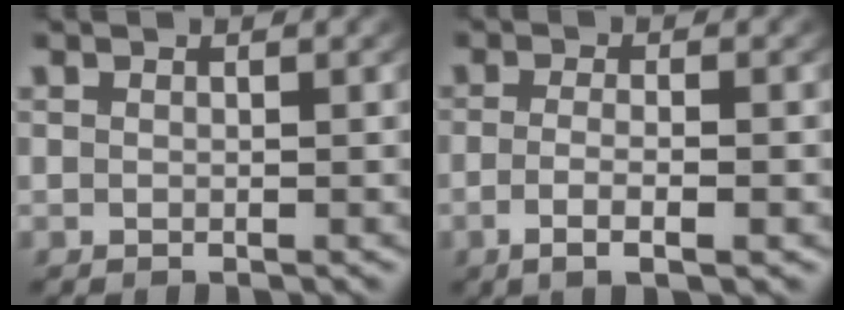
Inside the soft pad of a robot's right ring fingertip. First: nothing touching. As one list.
[{"total": 3.1, "force": [-1.6, 0.4, 2.7], "torque": [-0.060, -0.013, -0.020]}]